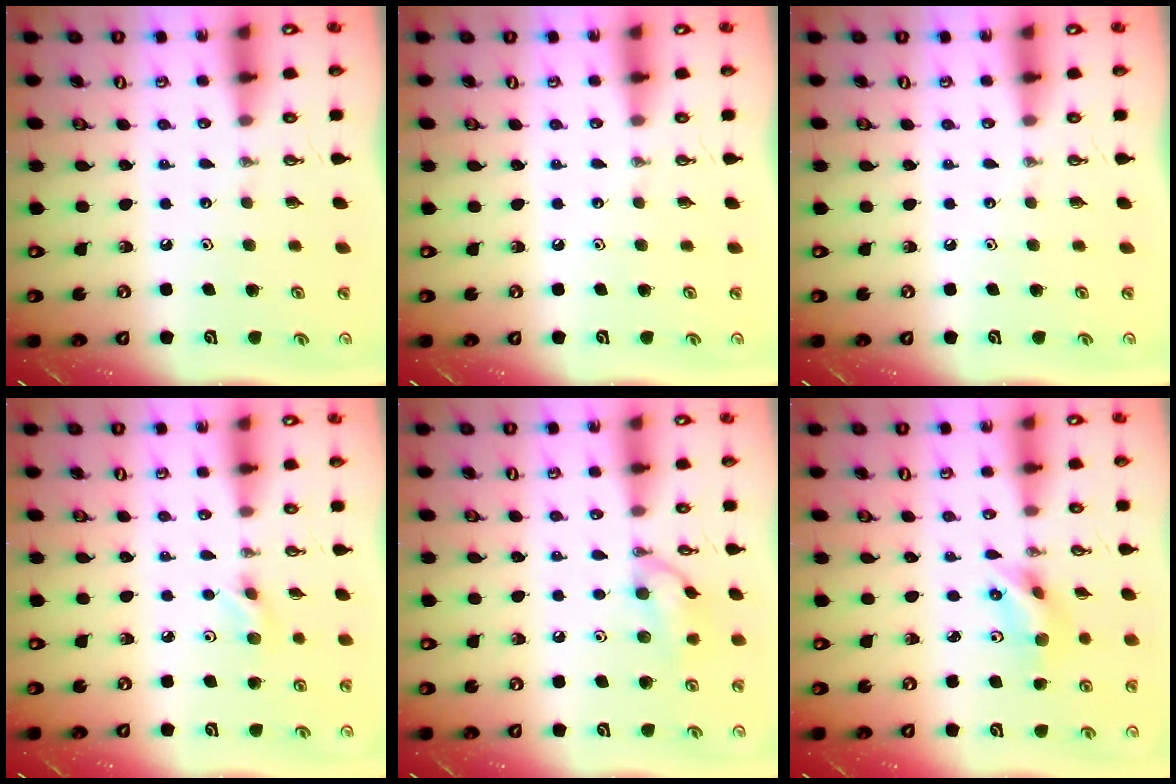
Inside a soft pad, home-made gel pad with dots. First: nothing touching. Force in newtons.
{"total": 0.0}
{"total": 0.0}
{"total": 4.2, "press": 4.1, "slide": 0.9}
{"total": 10.6, "press": 8.6, "slide": 6.3}
{"total": 6.3, "press": 5.5, "slide": 3.1}